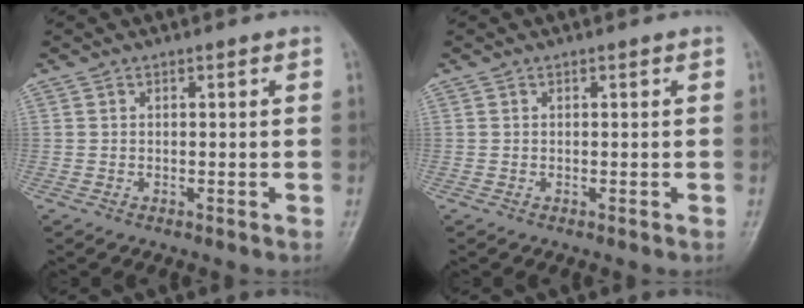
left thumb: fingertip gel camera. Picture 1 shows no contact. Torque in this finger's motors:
{"motor_torque": [0.00, 0.00, -0.02, -0.02, 0.00]}